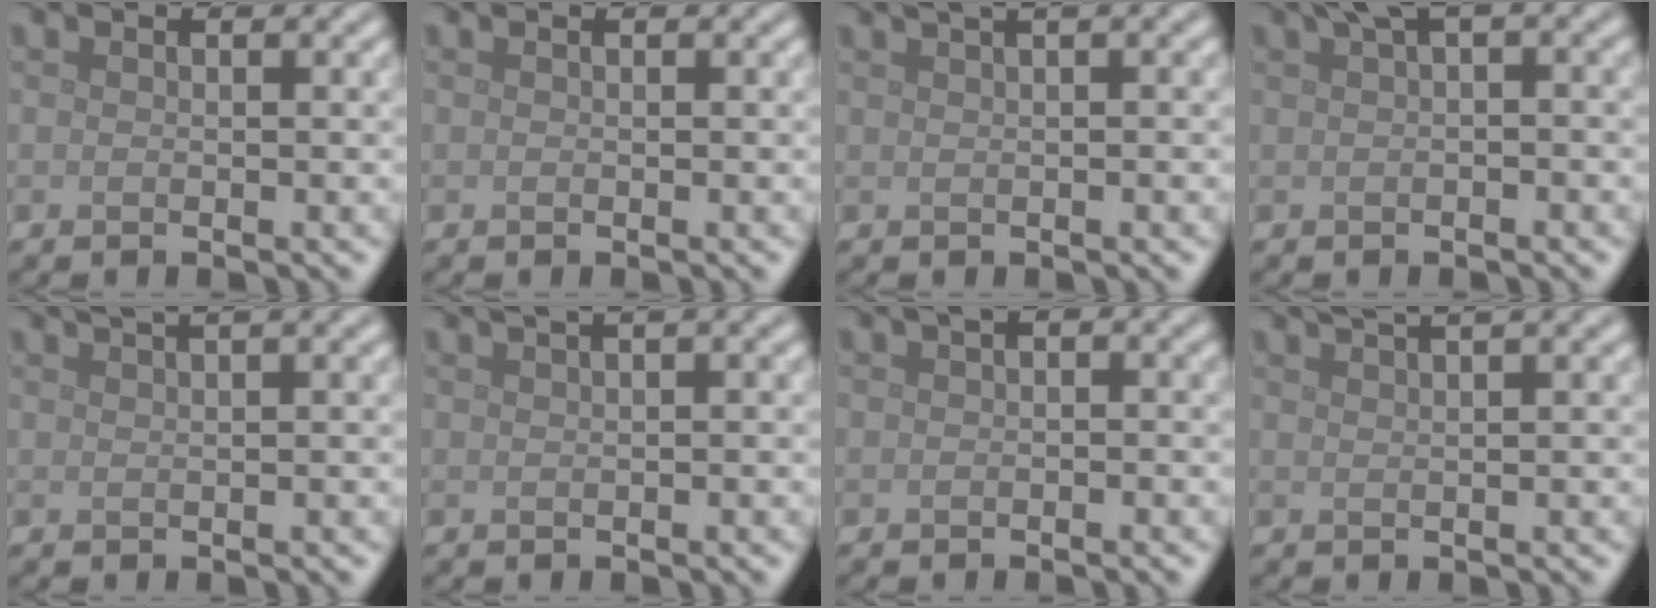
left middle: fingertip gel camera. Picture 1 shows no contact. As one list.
[{"total": 0.0}, {"total": 6.3, "force": [3.2, 2.6, 4.8], "torque": [-0.045, 0.037, 0.035]}, {"total": 3.3, "force": [1.2, 0.8, 3.0], "torque": [-0.043, 0.014, 0.019]}, {"total": 4.4, "force": [2.9, 1.3, 3.0], "torque": [-0.027, 0.019, 0.021]}, {"total": 5.6, "force": [2.9, 2.3, 4.3], "torque": [-0.040, 0.034, 0.029]}, {"total": 1.4, "force": [0.3, 0.6, 1.2], "torque": [-0.014, 0.005, 0.005]}, {"total": 4.8, "force": [3.5, 1.1, 3.0], "torque": [-0.029, 0.021, 0.029]}]